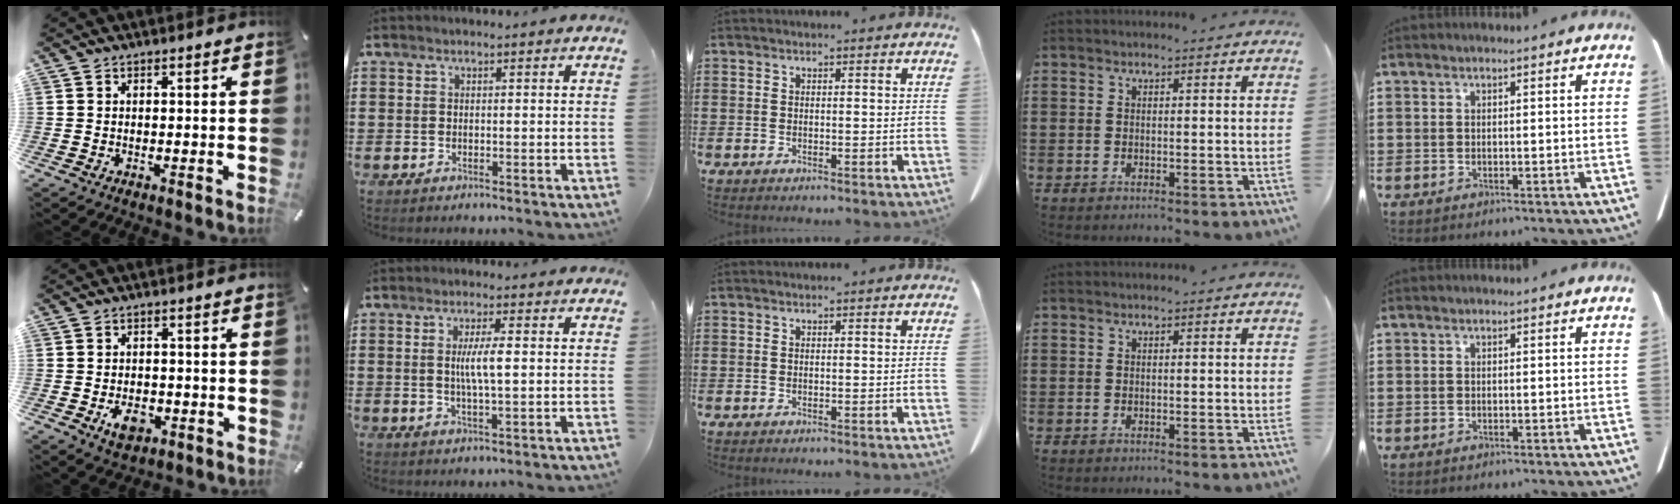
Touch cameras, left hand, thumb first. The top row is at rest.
{"thumb": {"total": 5.6, "force": [-2.0, 3.8, 3.5], "torque": [-0.052, 0.000, -0.037]}, "index": {"total": 4.6, "force": [0.4, 0.7, 4.6], "torque": [-0.086, 0.001, 0.004]}}